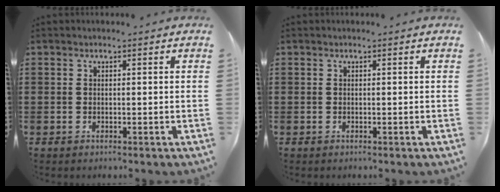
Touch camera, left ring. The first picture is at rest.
{"total": 0.0}